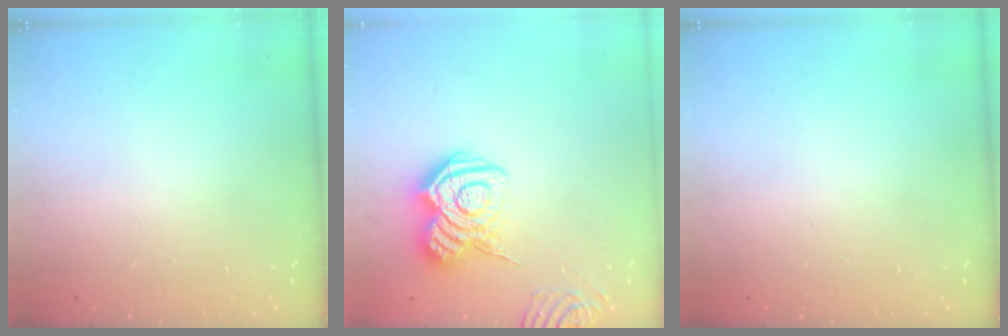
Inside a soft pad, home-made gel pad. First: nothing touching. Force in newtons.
{"total": 14.3, "press": 14.3, "slide": 0.7}
{"total": 0.0}